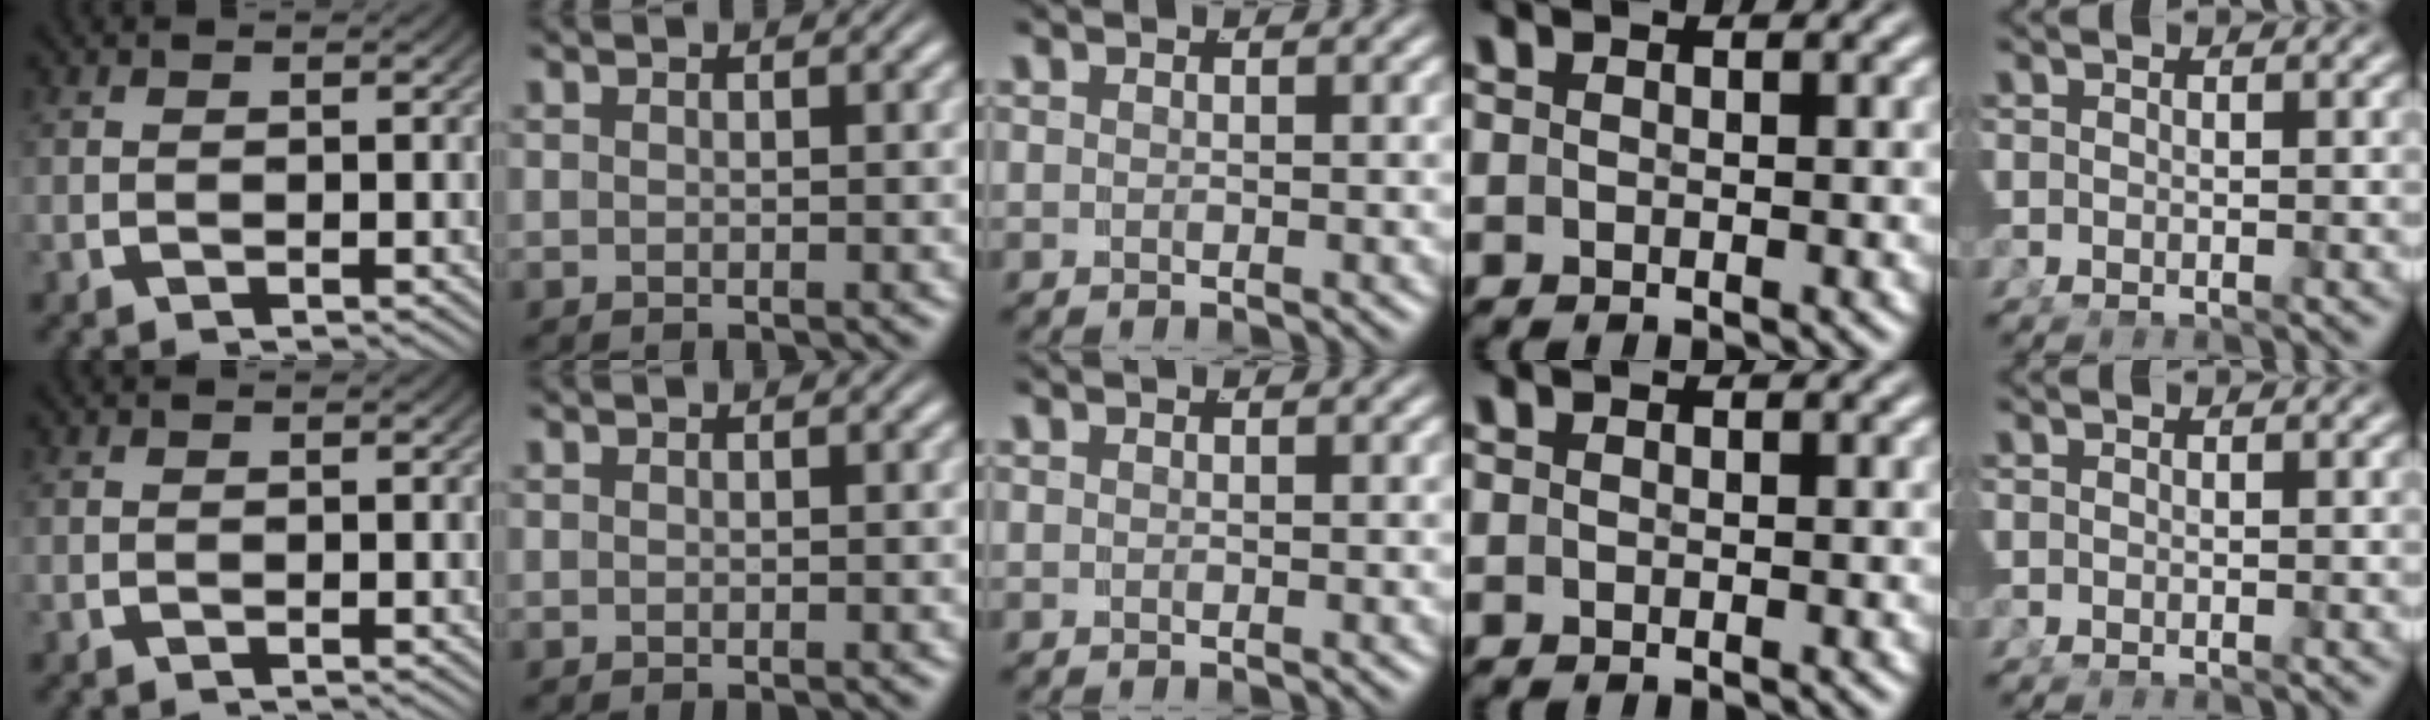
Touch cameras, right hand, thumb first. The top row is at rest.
{}